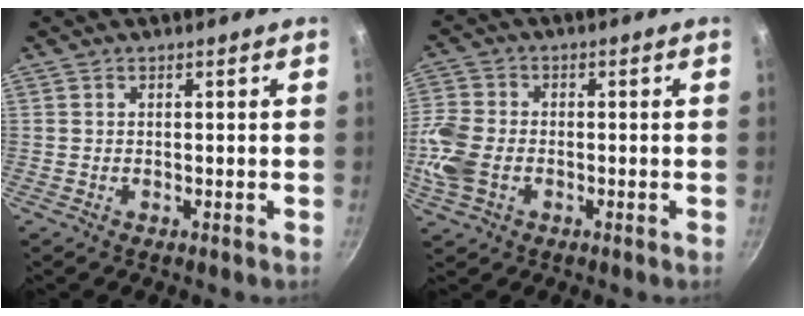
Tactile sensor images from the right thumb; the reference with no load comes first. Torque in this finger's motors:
{"motor_torque": [0.98, 0.98, 1.04, -0.13, 0.13]}